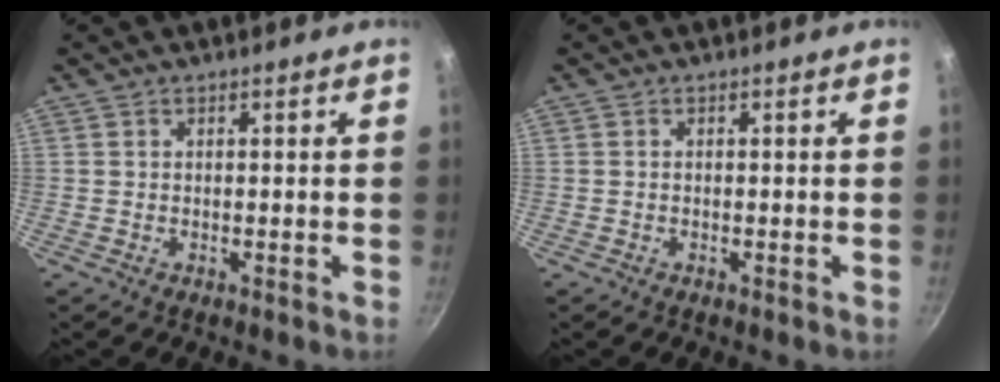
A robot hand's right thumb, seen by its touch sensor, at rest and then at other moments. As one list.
[{"total": 0.0}]